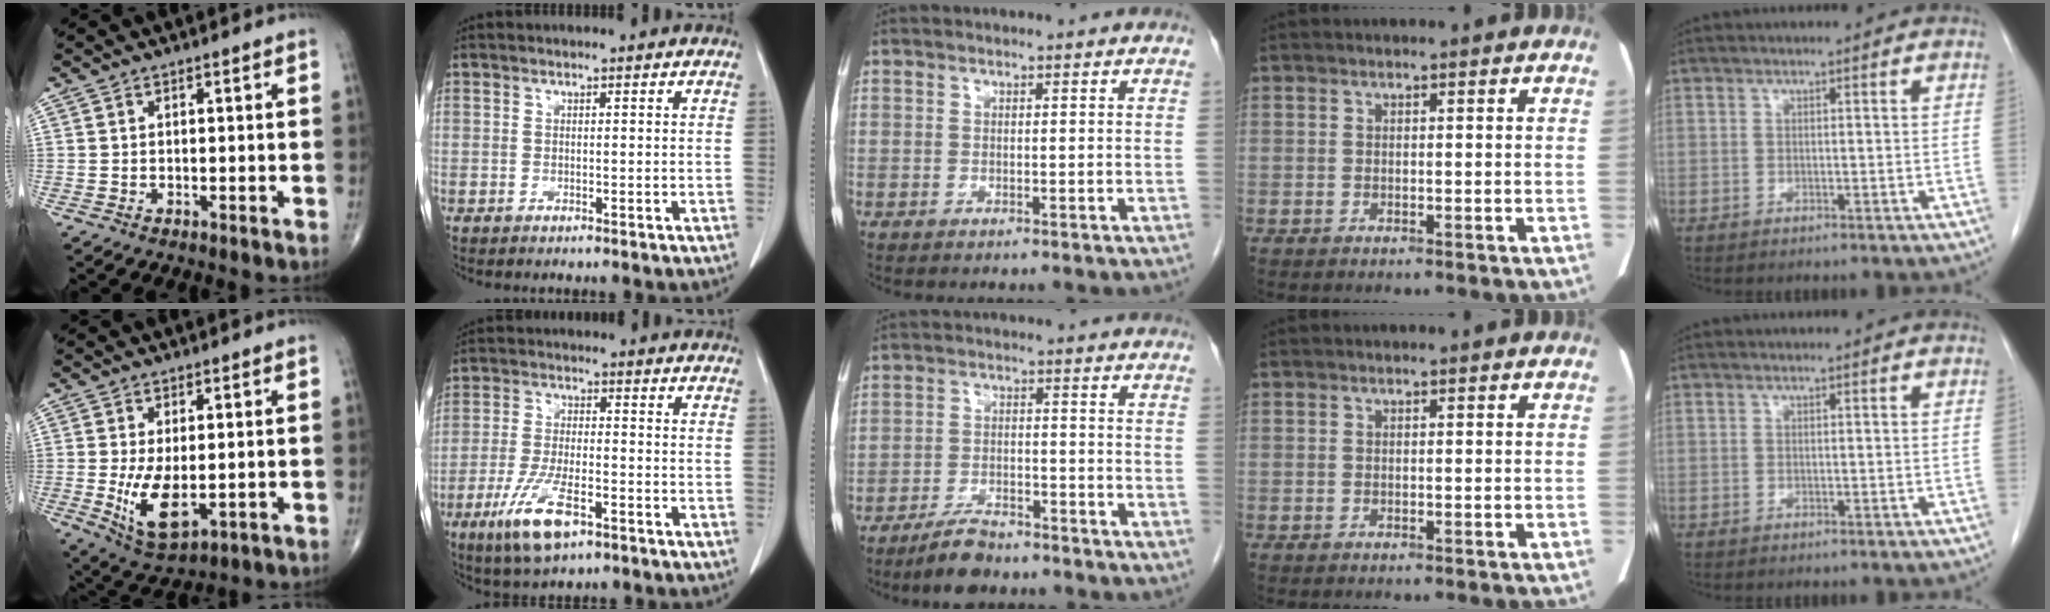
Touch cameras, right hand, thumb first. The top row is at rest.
{"thumb": {"total": 8.9, "force": [-1.1, 4.3, 7.8], "torque": [-0.137, -0.023, -0.005]}, "index": {"total": 9.3, "force": [-5.1, 2.5, 7.4], "torque": [-0.152, -0.017, -0.089]}, "middle": {"total": 5.7, "force": [-4.9, 1.5, 2.6], "torque": [-0.050, -0.007, -0.087]}}